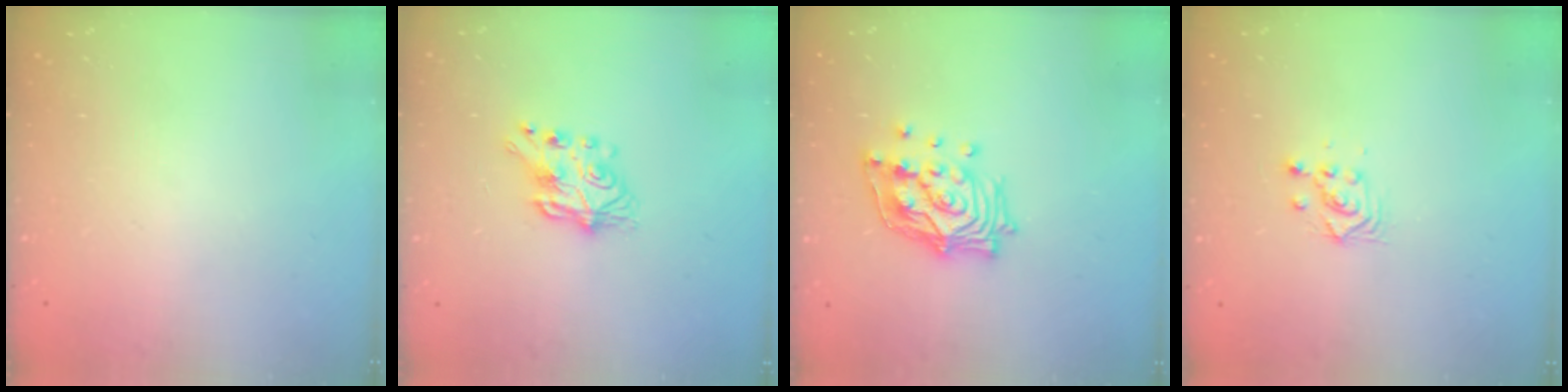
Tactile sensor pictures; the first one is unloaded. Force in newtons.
{"total": 7.0, "press": 7.0, "slide": 0.2}
{"total": 14.8, "press": 14.7, "slide": 2.0}
{"total": 3.0, "press": 3.0, "slide": 0.1}